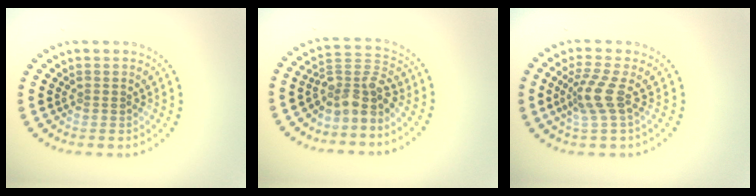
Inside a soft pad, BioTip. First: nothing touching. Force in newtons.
{"total": 3.8, "press": 2.9, "slide": 2.4}
{"total": 2.9, "press": 2.1, "slide": 1.9}